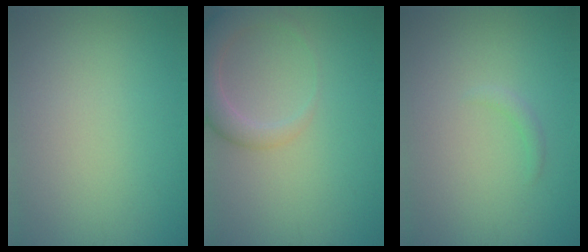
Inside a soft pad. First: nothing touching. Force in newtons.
{"total": 3.8, "press": 3.8, "slide": 0.4}
{"total": 0.7, "press": 0.7, "slide": 0.1}